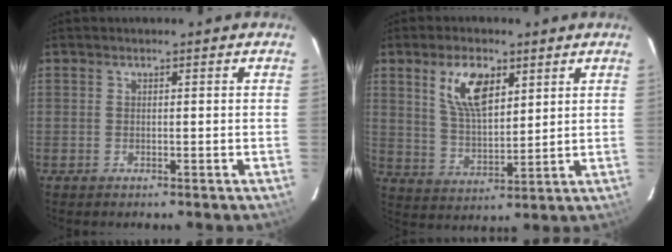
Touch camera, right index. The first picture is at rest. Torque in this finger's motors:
{"motor_torque": [0.53, 0.42, 0.22, 0.11]}